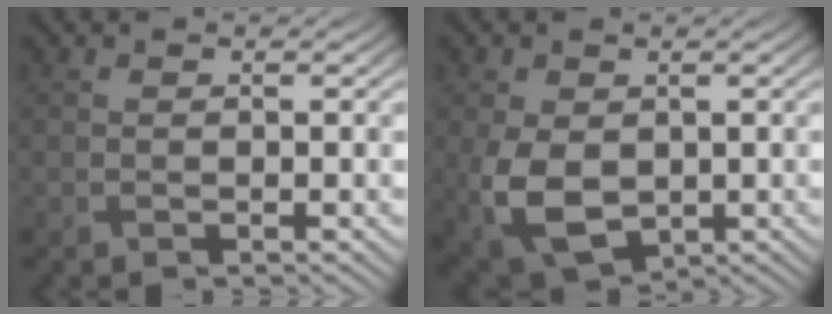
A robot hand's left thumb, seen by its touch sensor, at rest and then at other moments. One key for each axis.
{"total": 8.7, "fx": -1.4, "fy": 5.8, "fz": 6.3, "tx": -0.159, "ty": -0.023, "tz": -0.023}